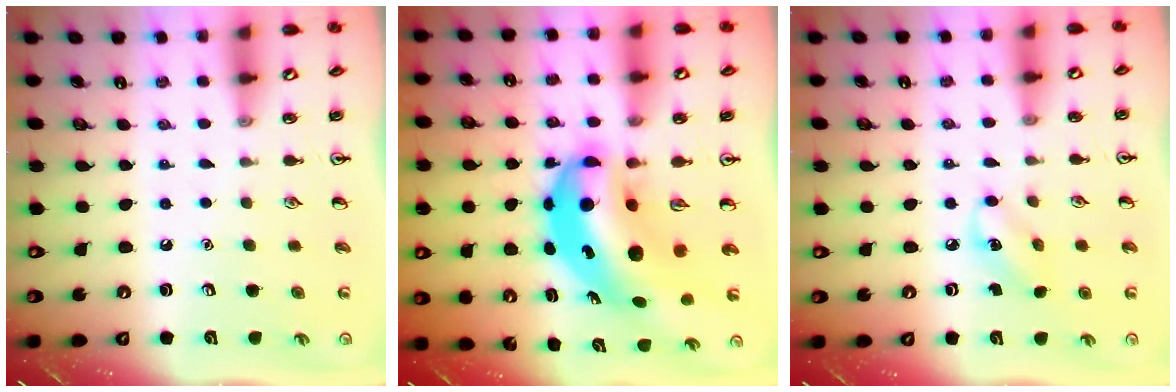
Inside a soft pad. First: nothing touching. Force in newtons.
{"total": 12.0, "press": 11.5, "slide": 3.2}
{"total": 4.5, "press": 4.4, "slide": 0.8}